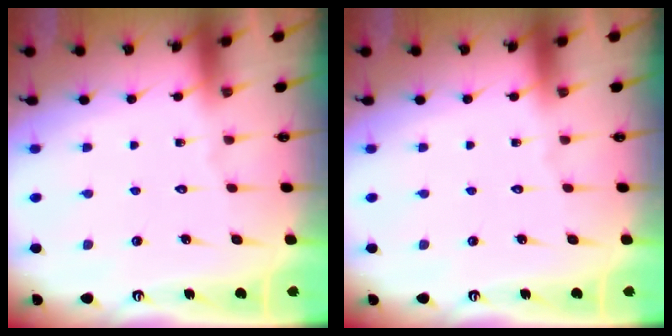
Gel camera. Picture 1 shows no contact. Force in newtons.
{"total": 0.0}